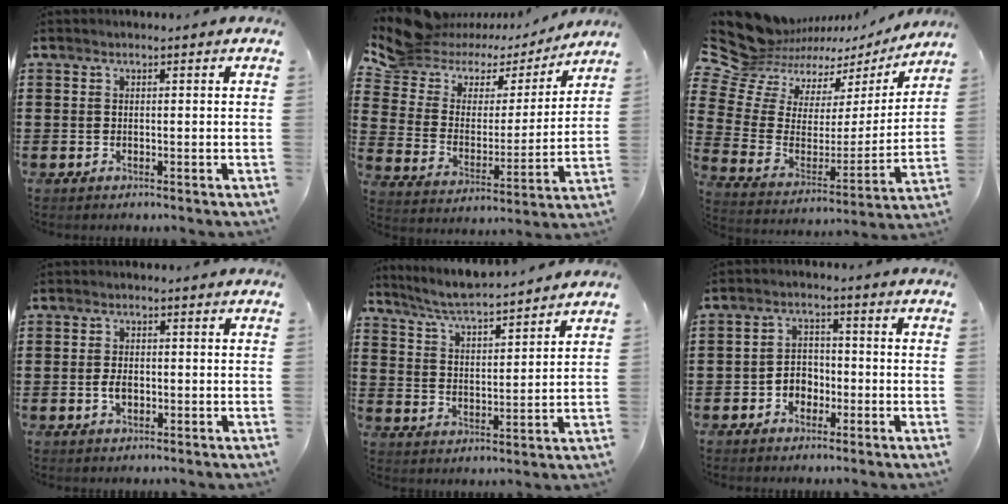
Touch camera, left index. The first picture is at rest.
{"total": 8.0, "force": [6.9, 3.9, 1.4], "torque": [-0.078, -0.047, 0.121]}
{"total": 9.5, "force": [8.4, 4.2, 1.0], "torque": [-0.079, -0.061, 0.154]}
{"total": 2.4, "force": [-0.3, 1.4, 1.9], "torque": [-0.046, 0.001, -0.008]}
{"total": 5.6, "force": [5.3, 0.0, 1.9], "torque": [-0.059, -0.032, 0.089]}
{"total": 3.6, "force": [-1.8, 2.8, 1.5], "torque": [-0.037, 0.009, -0.038]}